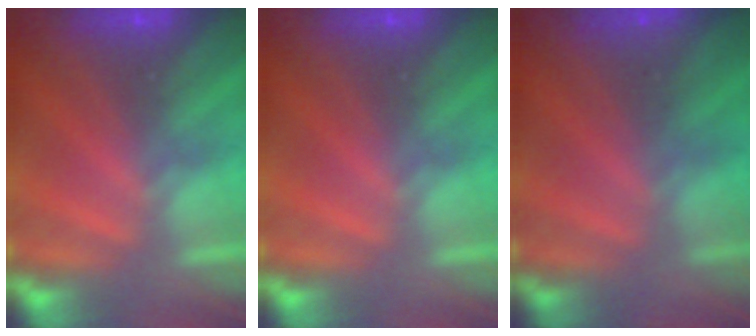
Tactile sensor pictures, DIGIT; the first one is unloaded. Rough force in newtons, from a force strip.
{"total": 0.0}
{"total": 1.4}